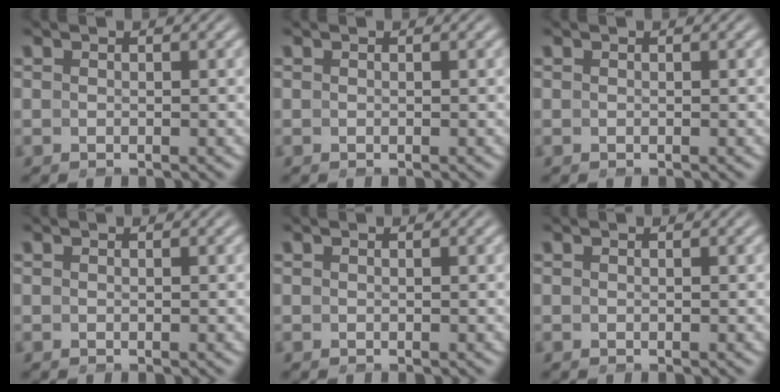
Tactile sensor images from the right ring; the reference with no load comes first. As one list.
[{"total": 0.0}, {"total": 0.0}, {"total": 0.0}, {"total": 0.0}, {"total": 0.0}]